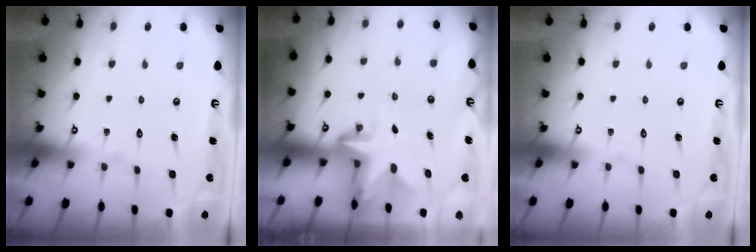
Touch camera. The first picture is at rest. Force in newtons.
{"total": 3.1, "press": 3.1, "slide": 0.4}
{"total": 0.0}